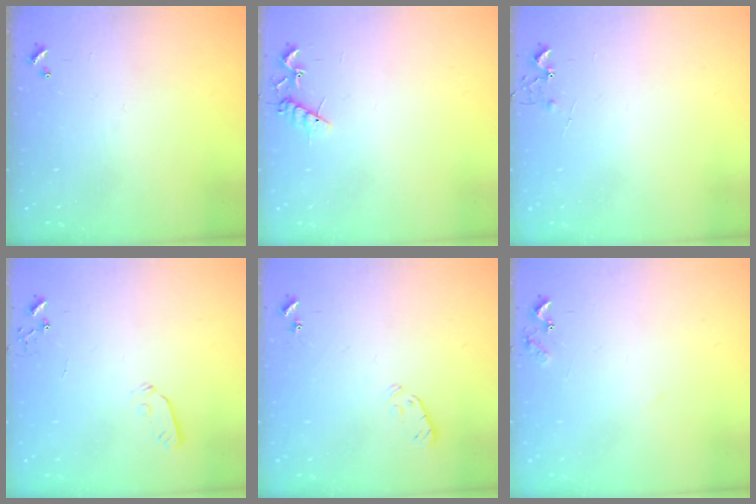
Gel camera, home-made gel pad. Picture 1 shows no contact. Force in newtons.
{"total": 10.4, "press": 10.3, "slide": 0.9}
{"total": 5.4, "press": 5.4, "slide": 0.7}
{"total": 3.7, "press": 3.7, "slide": 0.4}
{"total": 3.8, "press": 3.7, "slide": 0.7}
{"total": 7.8, "press": 7.8, "slide": 0.5}